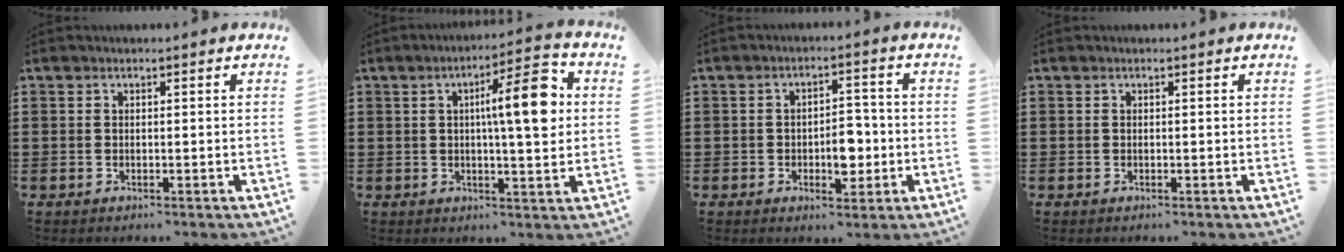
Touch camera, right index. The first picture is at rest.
{"total": 10.4, "force": [2.3, 2.3, 9.9], "torque": [-0.150, -0.008, 0.025]}
{"total": 5.5, "force": [-1.4, 3.1, 4.4], "torque": [-0.061, 0.002, -0.027]}
{"total": 0.0}